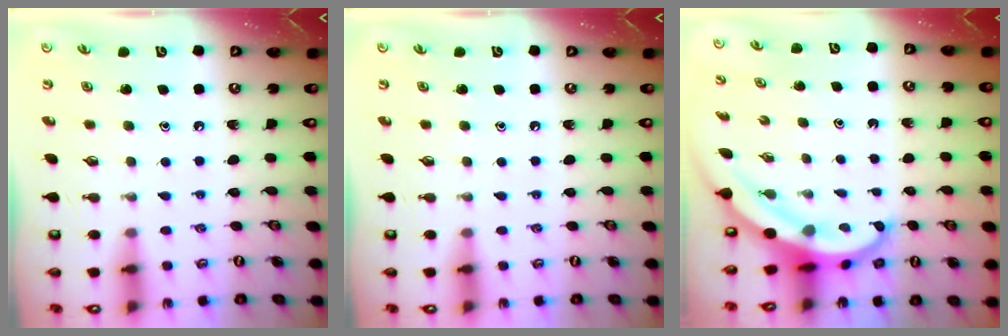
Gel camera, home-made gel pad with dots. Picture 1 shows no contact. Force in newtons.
{"total": 0.0}
{"total": 4.5, "press": 4.5, "slide": 0.7}